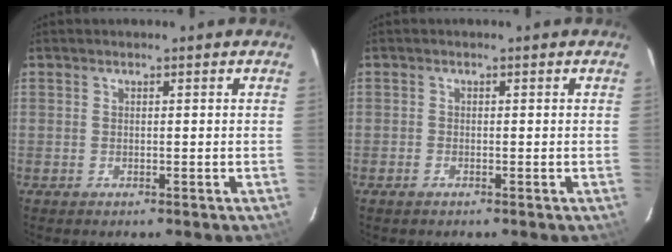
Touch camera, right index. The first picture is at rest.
{"total": 0.9, "force": [-0.7, 0.4, 0.3], "torque": [-0.005, -0.002, -0.016]}